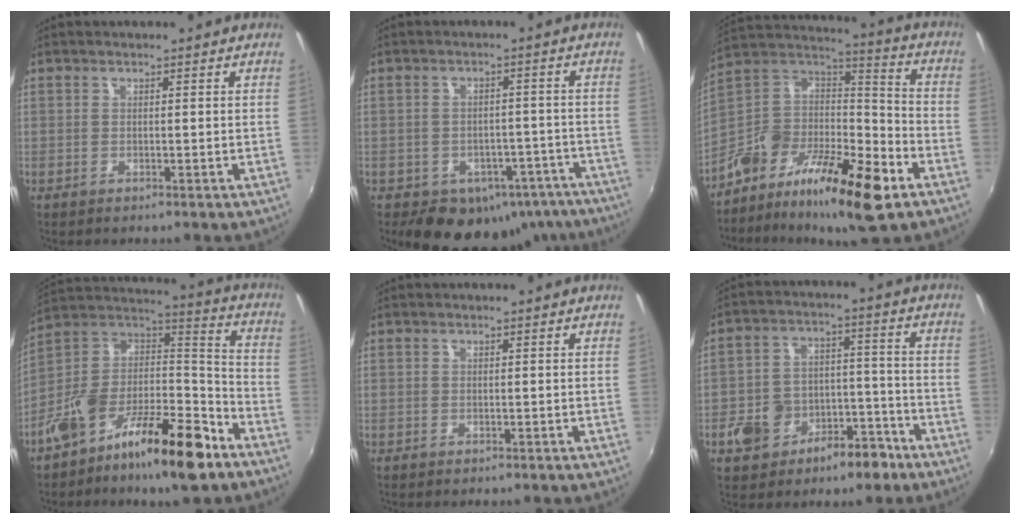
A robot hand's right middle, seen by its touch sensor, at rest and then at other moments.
{"total": 15.0, "force": [-10.2, 9.5, 5.4], "torque": [-0.095, 0.027, -0.094]}
{"total": 21.8, "force": [-11.4, 7.8, 16.8], "torque": [-0.300, -0.009, -0.201]}
{"total": 19.8, "force": [-12.1, 7.1, 14.0], "torque": [-0.234, 0.014, -0.205]}
{"total": 0.0}
{"total": 12.3, "force": [-7.2, 8.1, 5.9], "torque": [-0.127, 0.035, -0.094]}